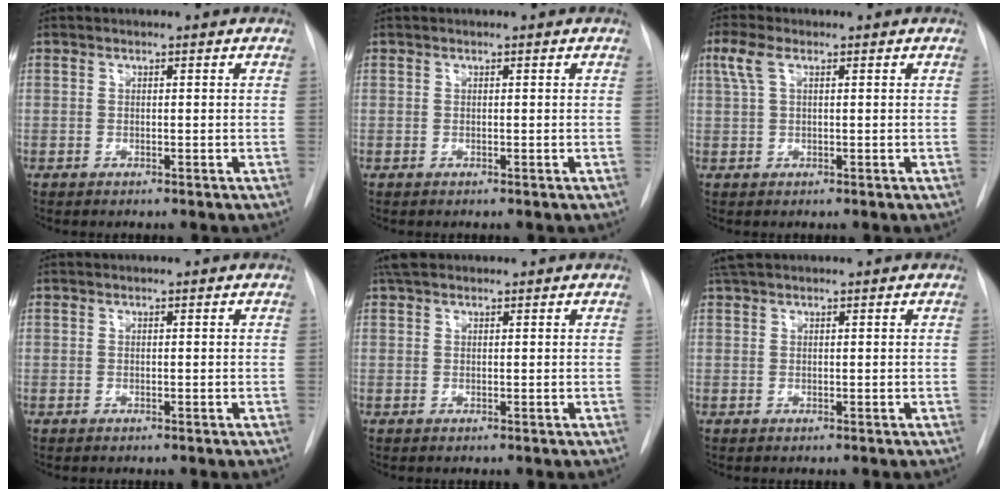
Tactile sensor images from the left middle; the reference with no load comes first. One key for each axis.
{"total": 0.0}
{"total": 3.4, "fx": 1.4, "fy": 1.3, "fz": 2.8, "tx": -0.074, "ty": 0.023, "tz": 0.034}
{"total": 0.0}
{"total": 2.8, "fx": 2.3, "fy": 1.2, "fz": 1.2, "tx": -0.024, "ty": 0.019, "tz": 0.041}
{"total": 2.5, "fx": 2.1, "fy": 0.4, "fz": 1.1, "tx": -0.024, "ty": 0.022, "tz": 0.043}